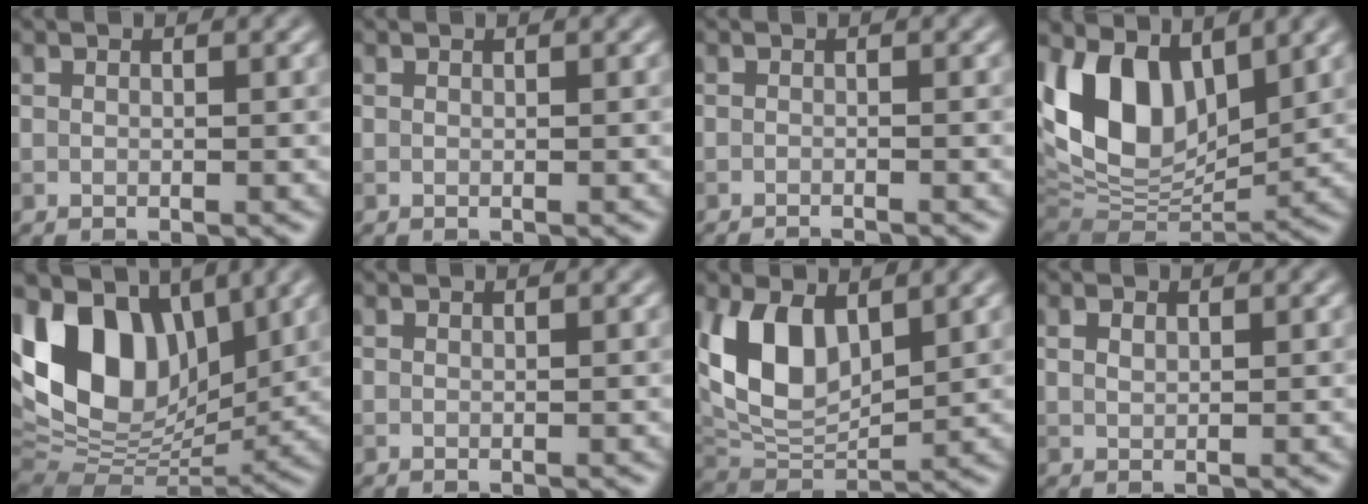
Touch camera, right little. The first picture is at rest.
{"total": 0.0}
{"total": 2.4, "force": [-2.2, 0.3, 0.9], "torque": [-0.009, -0.002, -0.036]}
{"total": 10.4, "force": [3.6, 6.4, 7.4], "torque": [-0.155, -0.007, 0.063]}
{"total": 13.4, "force": [4.7, 8.4, 9.3], "torque": [-0.173, 0.011, 0.085]}
{"total": 0.0}
{"total": 8.1, "force": [2.7, 4.7, 6.1], "torque": [-0.126, -0.006, 0.048]}
{"total": 1.0, "force": [0.5, 0.6, 0.7], "torque": [-0.016, 0.001, 0.011]}